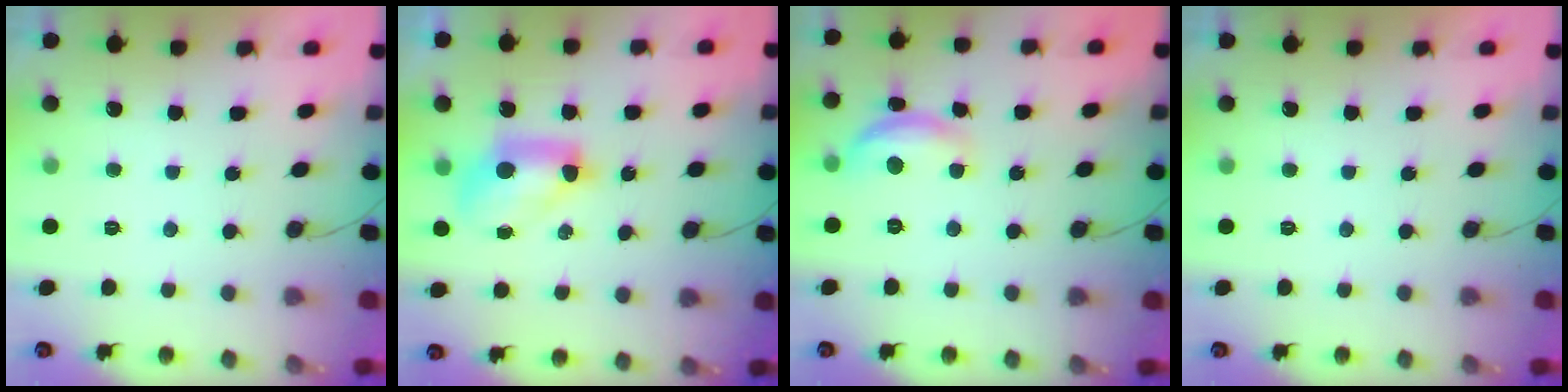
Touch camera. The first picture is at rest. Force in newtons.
{"total": 9.4, "press": 9.4, "slide": 1.2}
{"total": 10.9, "press": 10.9, "slide": 0.6}
{"total": 0.0}